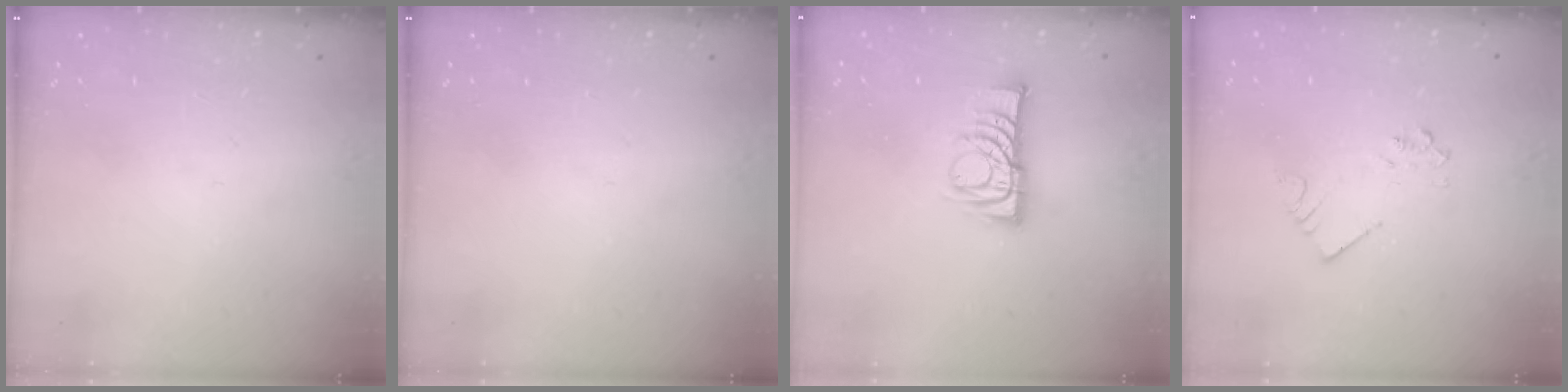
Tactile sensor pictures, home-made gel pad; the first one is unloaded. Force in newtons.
{"total": 0.0}
{"total": 10.2, "press": 10.1, "slide": 0.8}
{"total": 3.2, "press": 3.2, "slide": 0.2}